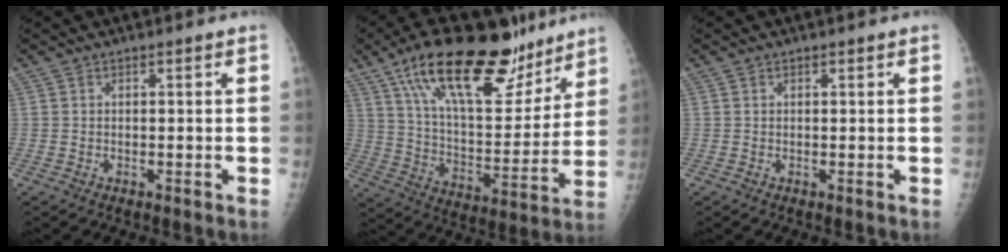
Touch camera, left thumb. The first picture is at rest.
{"total": 26.0, "force": [17.1, 10.1, 16.8], "torque": [-0.233, -0.050, 0.281]}
{"total": 0.0}